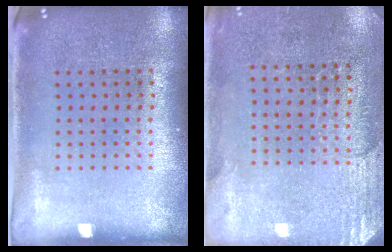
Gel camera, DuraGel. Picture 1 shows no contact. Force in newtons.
{"total": 2.8, "press": 2.5, "slide": 1.3}